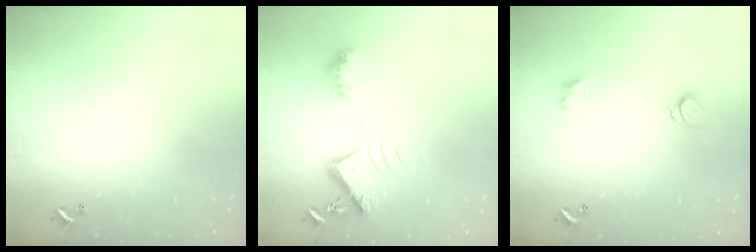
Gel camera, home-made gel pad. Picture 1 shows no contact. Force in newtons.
{"total": 8.7, "press": 8.6, "slide": 1.1}
{"total": 1.6, "press": 1.6, "slide": 0.2}